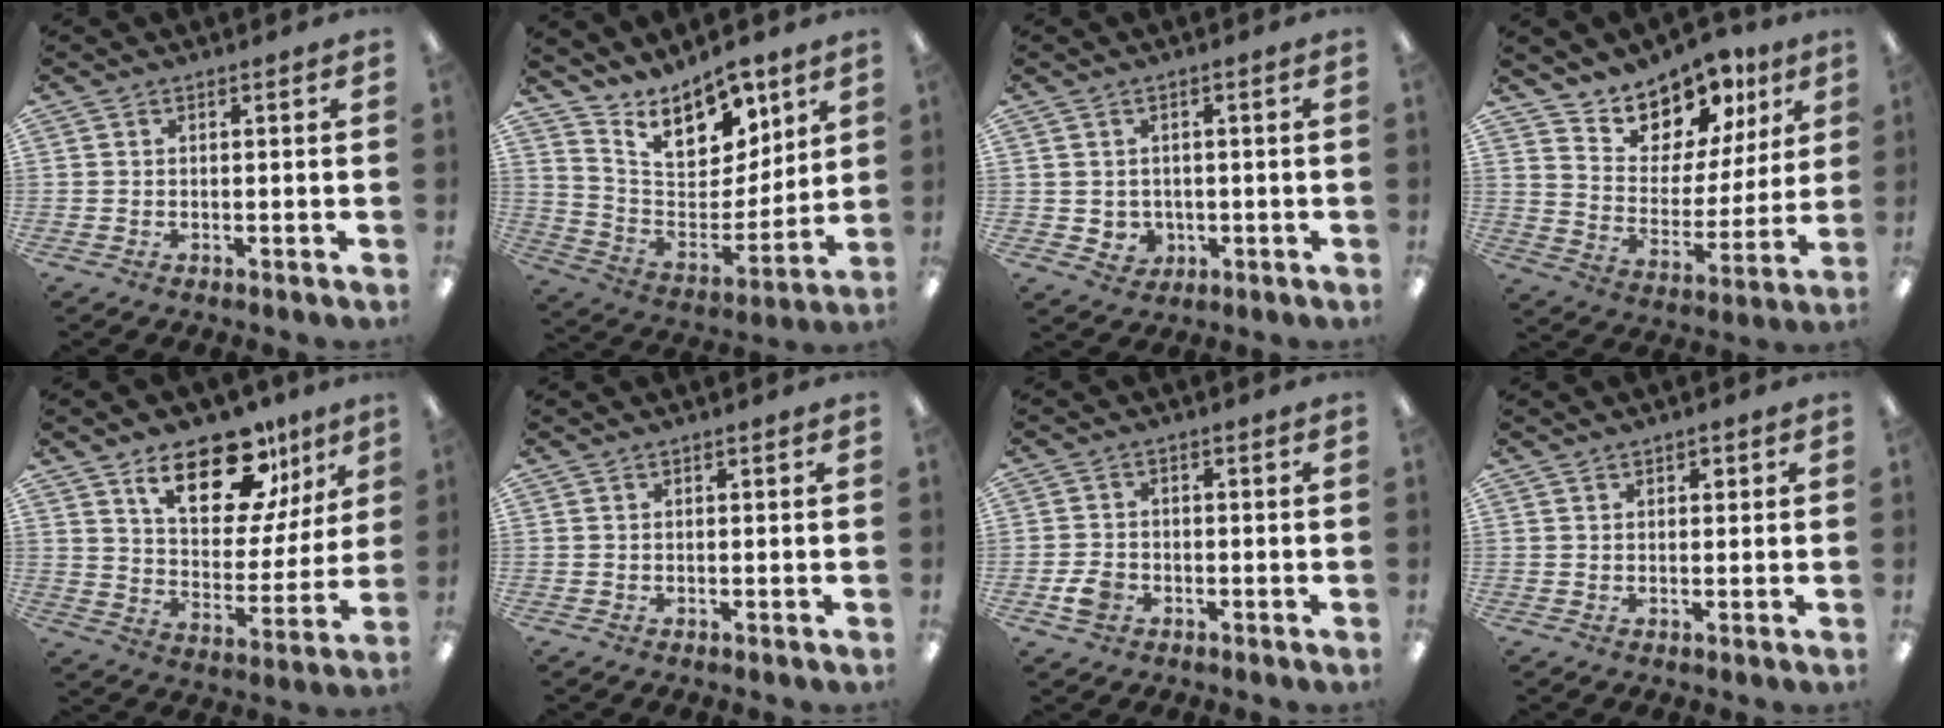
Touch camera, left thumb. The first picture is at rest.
{"total": 15.2, "force": [11.8, 7.4, 6.0], "torque": [-0.098, -0.090, 0.217]}
{"total": 3.1, "force": [0.6, 3.0, 0.5], "torque": [-0.008, -0.003, 0.011]}
{"total": 11.3, "force": [9.9, 5.4, 0.7], "torque": [-0.025, -0.100, 0.183]}
{"total": 20.2, "force": [13.0, 9.6, 12.2], "torque": [-0.177, -0.070, 0.219]}
{"total": 0.0}
{"total": 3.8, "force": [-1.5, 2.9, 1.9], "torque": [-0.036, 0.005, -0.027]}
{"total": 1.4, "force": [1.0, 0.9, 0.4], "torque": [-0.008, 0.003, 0.018]}